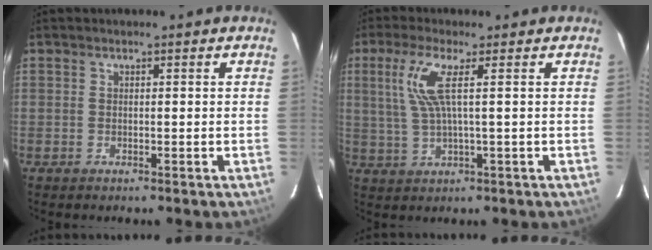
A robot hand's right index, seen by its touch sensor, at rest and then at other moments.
{"total": 6.7, "force": [1.9, 0.2, 6.5], "torque": [-0.135, 0.000, 0.046]}